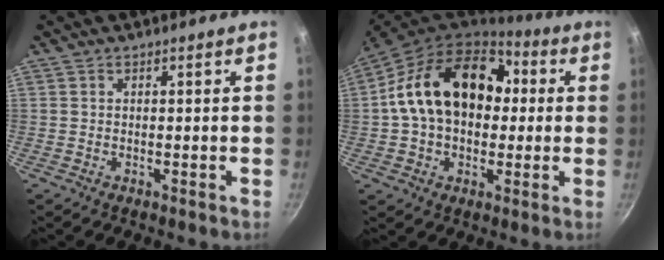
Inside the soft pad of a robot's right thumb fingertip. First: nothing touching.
{"total": 20.4, "force": [2.8, 14.5, 14.1], "torque": [-0.204, 0.038, 0.036]}